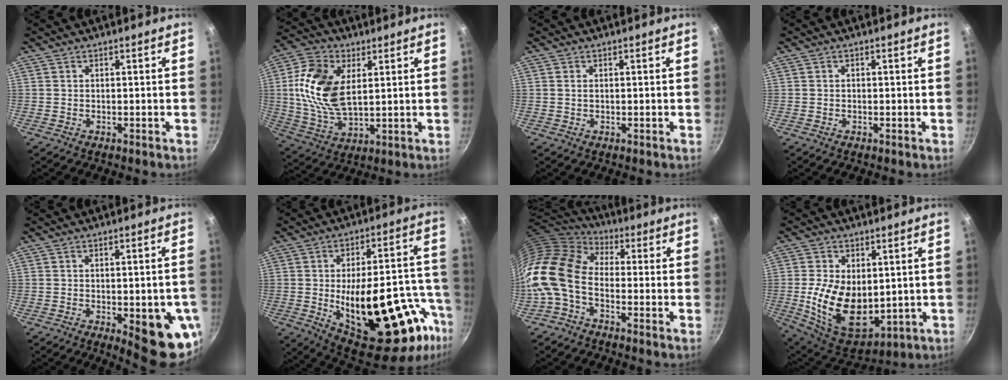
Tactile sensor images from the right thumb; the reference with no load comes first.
{"total": 15.5, "force": [3.2, 9.0, 12.2], "torque": [-0.227, -0.007, 0.063]}
{"total": 0.9, "force": [0.2, 0.5, 0.7], "torque": [-0.014, 0.001, 0.002]}
{"total": 0.0}
{"total": 12.9, "force": [-3.9, 4.4, 11.5], "torque": [-0.109, 0.006, -0.042]}
{"total": 29.0, "force": [-8.8, 12.6, 24.6], "torque": [-0.294, 0.021, -0.103]}
{"total": 14.6, "force": [-2.7, 9.2, 10.9], "torque": [-0.202, 0.034, -0.079]}
{"total": 17.1, "force": [-0.3, 10.9, 13.1], "torque": [-0.214, -0.023, 0.020]}